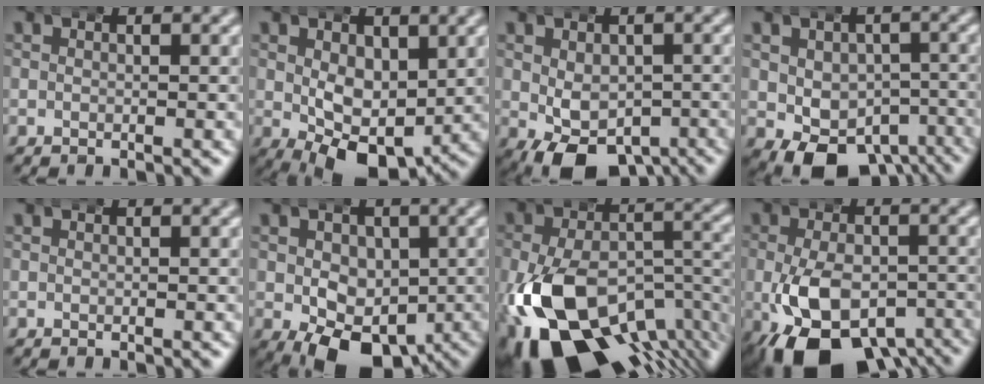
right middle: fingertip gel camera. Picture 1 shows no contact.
{"total": 6.3, "force": [-0.9, 3.4, 5.2], "torque": [-0.085, -0.039, 0.005]}
{"total": 6.9, "force": [-4.2, 3.8, 3.9], "torque": [-0.070, -0.036, -0.051]}
{"total": 8.9, "force": [-5.7, 5.4, 4.0], "torque": [-0.063, -0.051, -0.070]}
{"total": 0.0}
{"total": 7.9, "force": [-2.7, 5.1, 5.3], "torque": [-0.090, -0.045, -0.025]}
{"total": 16.2, "force": [-7.1, 9.6, 11.0], "torque": [-0.210, -0.052, -0.091]}
{"total": 11.1, "force": [-6.0, 6.0, 7.1], "torque": [-0.142, -0.039, -0.079]}